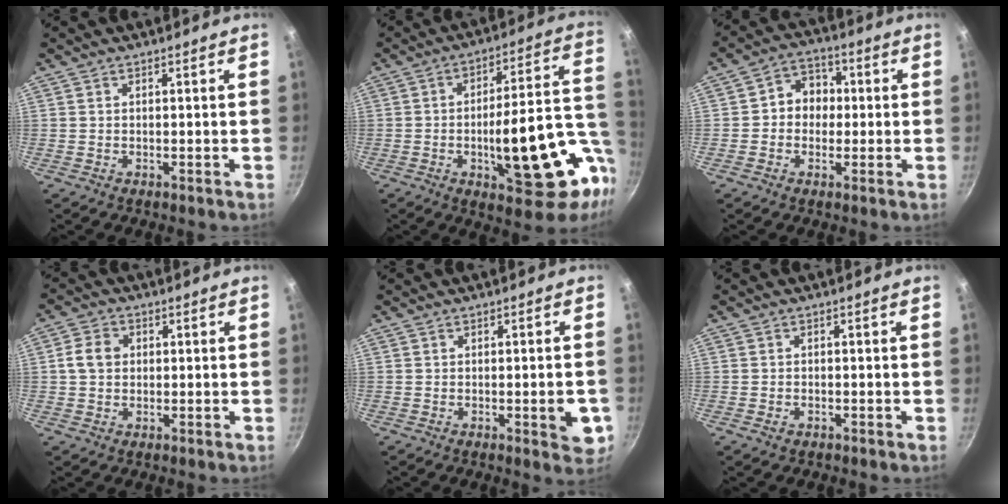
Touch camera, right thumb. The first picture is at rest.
{"total": 23.1, "force": [-4.9, 8.4, 21.0], "torque": [-0.259, 0.022, -0.057]}
{"total": 7.1, "force": [0.1, 6.2, 3.5], "torque": [-0.013, 0.016, -0.012]}
{"total": 4.8, "force": [0.5, 3.9, 2.7], "torque": [-0.036, 0.008, 0.002]}
{"total": 5.4, "force": [-1.3, 1.8, 4.9], "torque": [-0.052, -0.002, -0.017]}
{"total": 1.3, "force": [-0.7, 0.9, 0.7], "torque": [-0.015, 0.004, -0.012]}